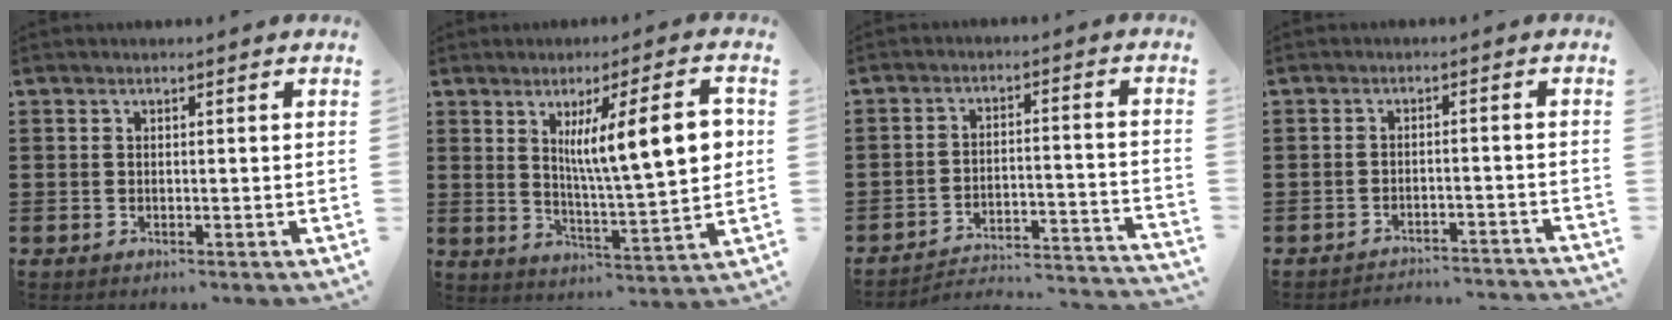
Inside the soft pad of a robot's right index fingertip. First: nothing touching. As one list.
[{"total": 12.1, "force": [3.4, 2.1, 11.4], "torque": [-0.183, -0.004, 0.047]}, {"total": 2.5, "force": [-2.1, 0.4, 1.2], "torque": [-0.032, -0.009, -0.053]}, {"total": 2.6, "force": [-2.6, -0.1, 0.3], "torque": [-0.011, -0.001, -0.055]}]